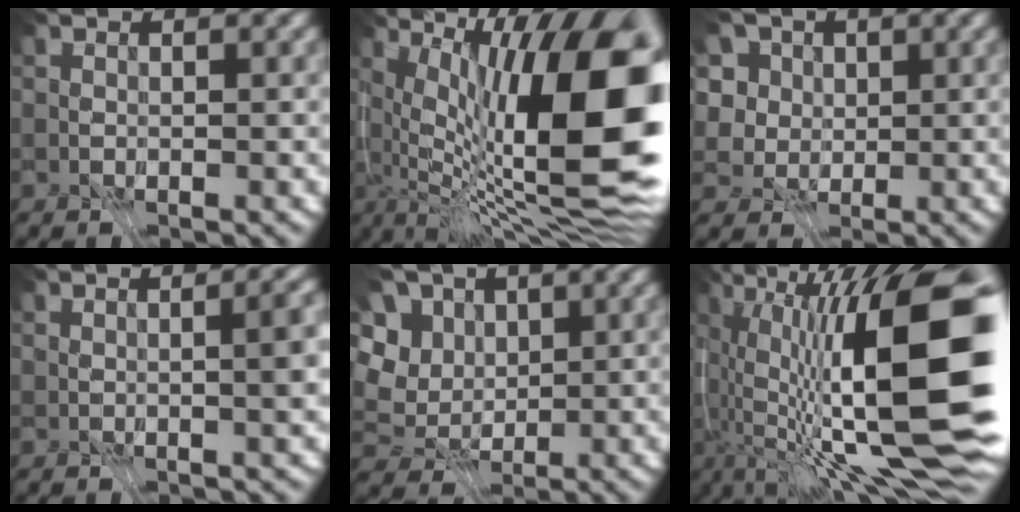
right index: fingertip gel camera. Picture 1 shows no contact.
{"total": 14.2, "force": [1.7, 1.7, 14.0], "torque": [-0.182, -0.010, 0.057]}
{"total": 5.7, "force": [2.3, 4.3, 2.8], "torque": [-0.076, 0.009, 0.035]}
{"total": 2.5, "force": [-0.9, -0.4, 2.3], "torque": [-0.027, -0.020, 0.007]}
{"total": 6.8, "force": [0.8, 5.9, 3.4], "torque": [-0.105, 0.011, 0.014]}
{"total": 16.3, "force": [-0.8, 2.0, 16.1], "torque": [-0.223, 0.000, 0.015]}